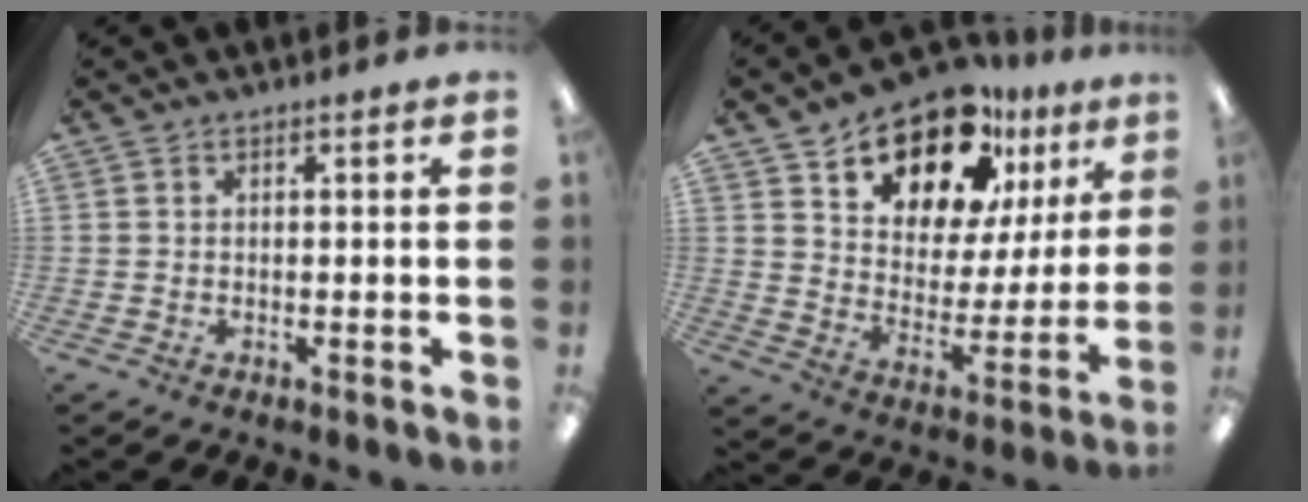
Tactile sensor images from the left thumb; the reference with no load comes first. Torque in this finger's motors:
{"motor_torque": [0.43, 0.83, 1.39, -1.38, 0.15]}